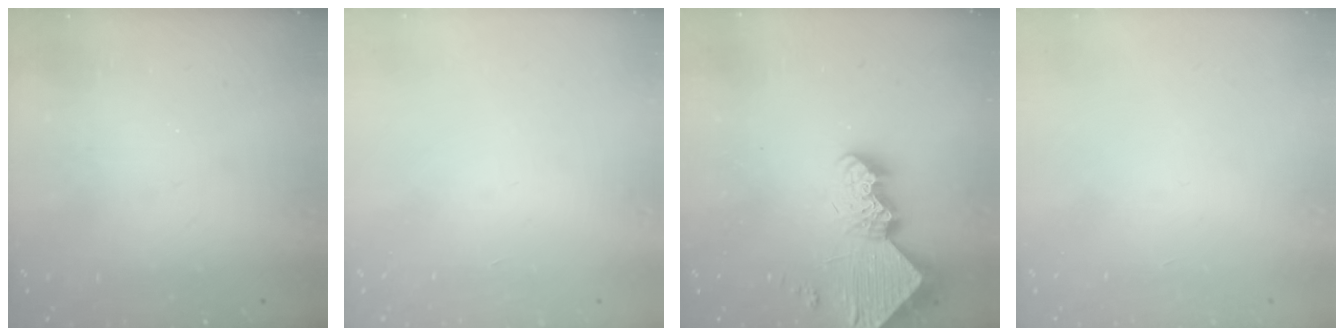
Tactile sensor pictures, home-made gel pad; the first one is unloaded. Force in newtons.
{"total": 0.0}
{"total": 13.0, "press": 13.0, "slide": 1.3}
{"total": 0.0}